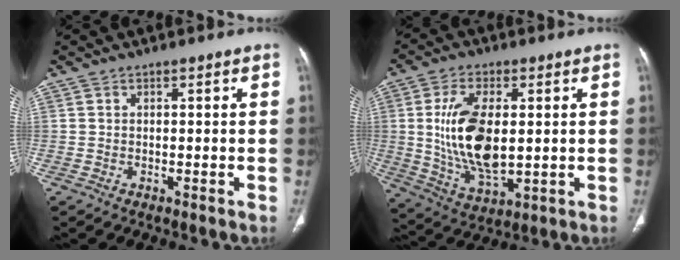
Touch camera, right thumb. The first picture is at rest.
{"total": 15.2, "force": [1.2, 7.6, 13.1], "torque": [-0.248, -0.017, 0.034]}